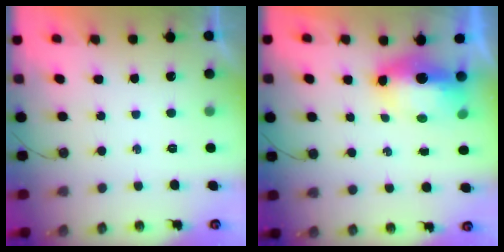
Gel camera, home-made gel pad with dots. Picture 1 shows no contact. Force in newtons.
{"total": 8.5, "press": 8.4, "slide": 1.4}